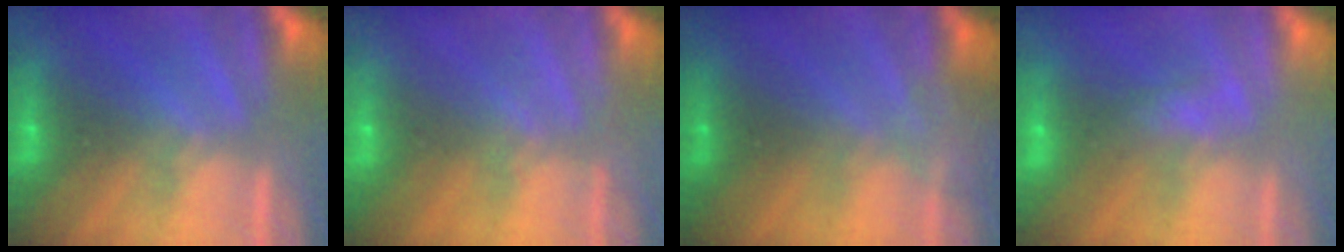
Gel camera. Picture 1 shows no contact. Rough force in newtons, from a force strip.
{"total": 1.8}
{"total": 2.3}
{"total": 2.7}